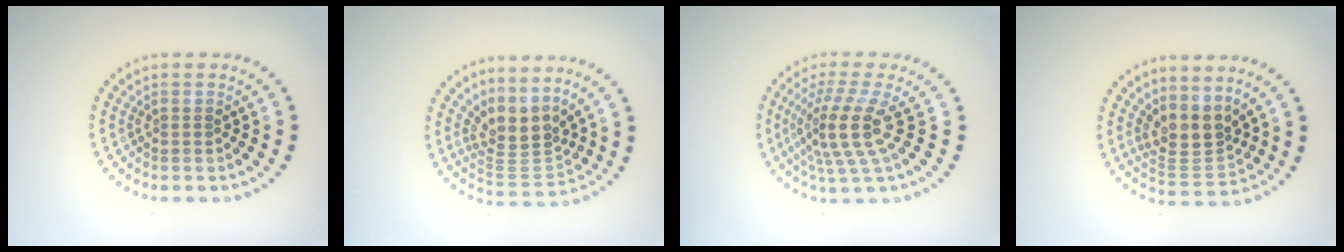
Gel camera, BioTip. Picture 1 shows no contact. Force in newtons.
{"total": 3.6, "press": 2.6, "slide": 2.5}
{"total": 4.6, "press": 3.4, "slide": 3.0}
{"total": 3.5, "press": 2.5, "slide": 2.3}